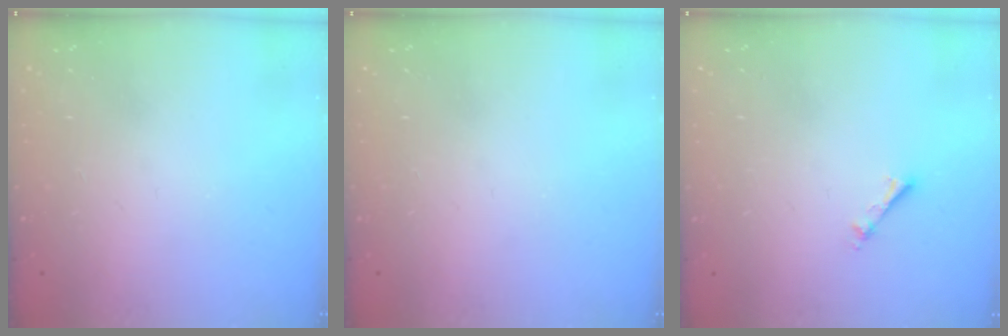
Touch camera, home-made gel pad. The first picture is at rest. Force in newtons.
{"total": 0.0}
{"total": 2.7, "press": 2.7, "slide": 0.3}